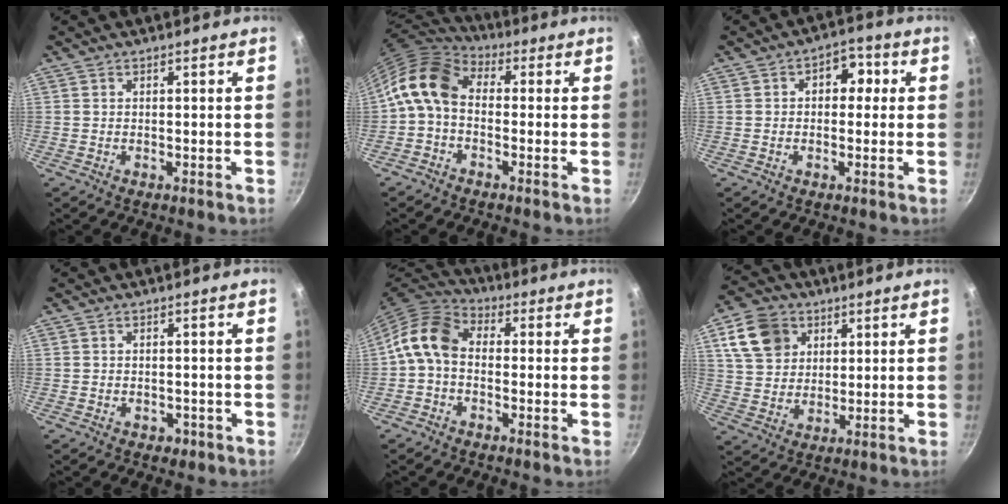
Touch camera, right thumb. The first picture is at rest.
{"total": 10.2, "force": [-0.5, 7.1, 7.3], "torque": [-0.133, 0.035, -0.031]}
{"total": 6.0, "force": [0.9, 4.4, 4.0], "torque": [-0.012, 0.010, 0.003]}
{"total": 1.8, "force": [-1.0, 1.3, 0.8], "torque": [-0.010, 0.006, -0.007]}
{"total": 9.0, "force": [-1.0, 6.4, 6.2], "torque": [-0.112, 0.037, -0.040]}
{"total": 11.1, "force": [4.6, 8.7, 5.2], "torque": [-0.074, 0.001, 0.085]}